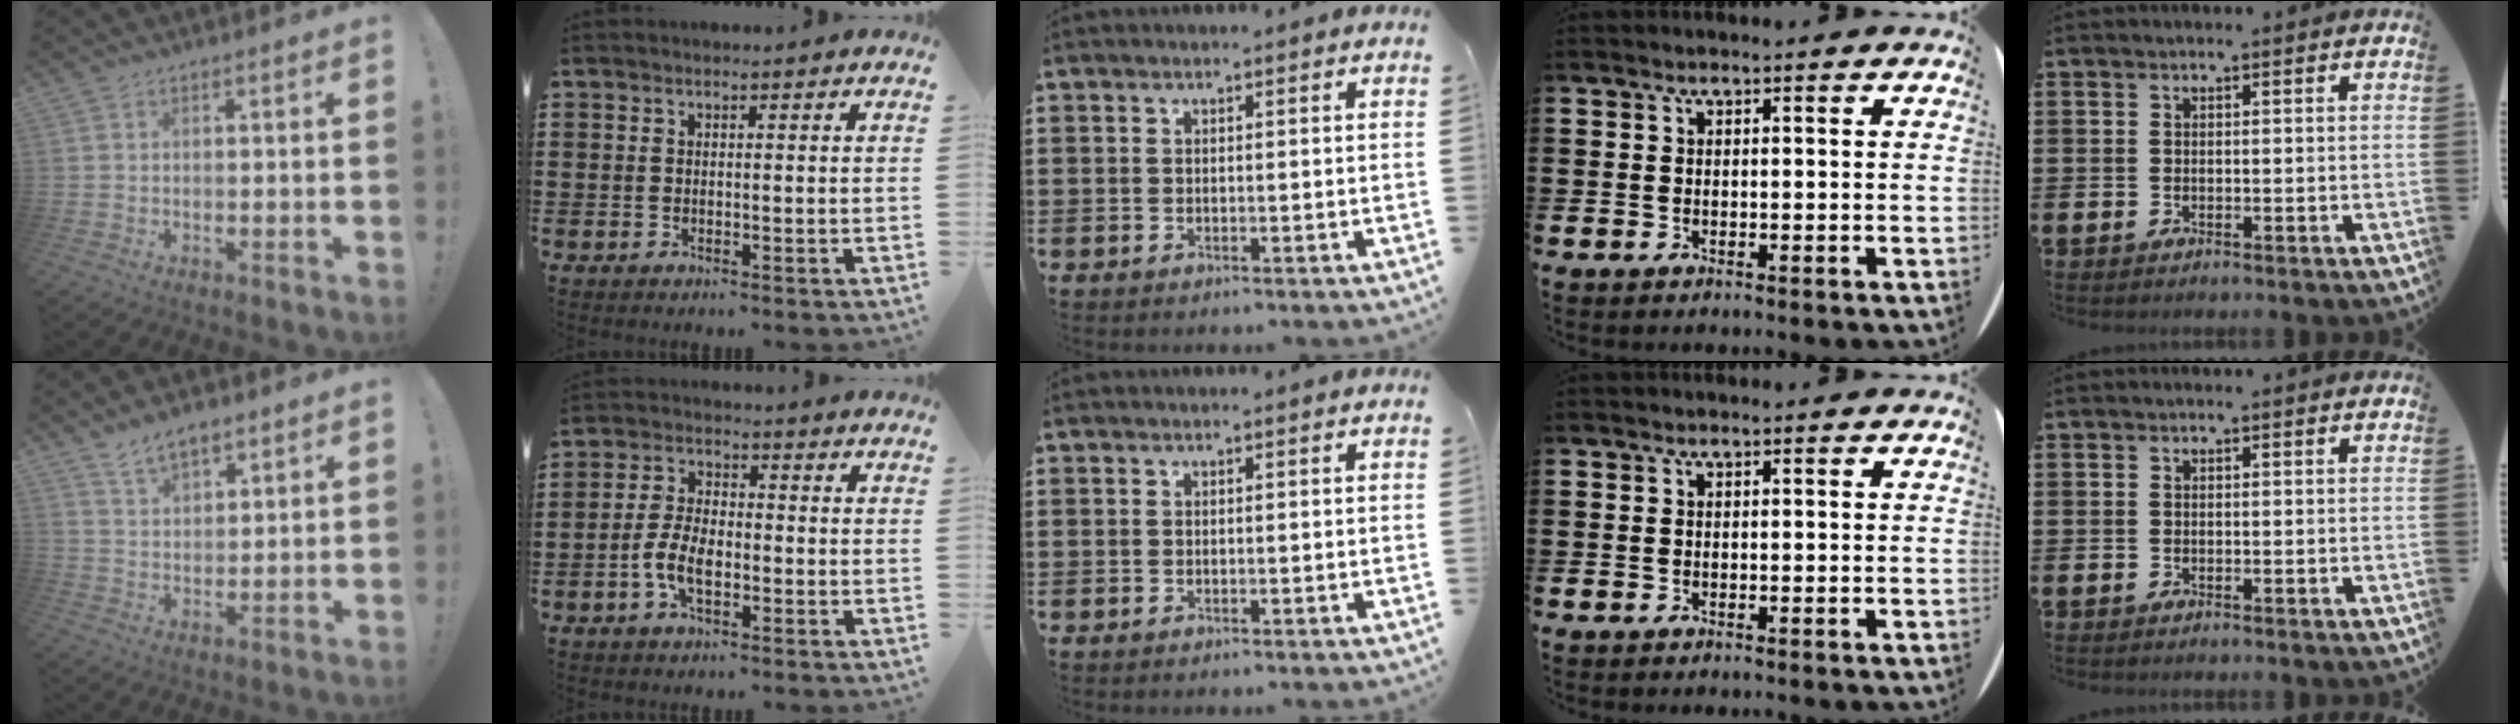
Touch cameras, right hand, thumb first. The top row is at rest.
{"thumb": {"total": 6.5, "force": [5.3, 2.5, 2.7], "torque": [-0.053, -0.026, 0.100]}, "index": {"total": 6.1, "force": [-2.1, 2.8, 4.9], "torque": [-0.125, -0.005, -0.049]}}